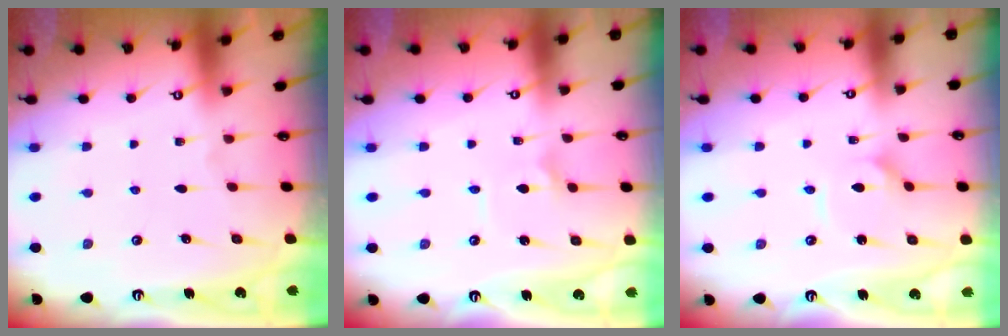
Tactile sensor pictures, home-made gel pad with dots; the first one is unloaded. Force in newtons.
{"total": 2.2, "press": 2.2, "slide": 0.2}
{"total": 2.3, "press": 2.3, "slide": 0.1}